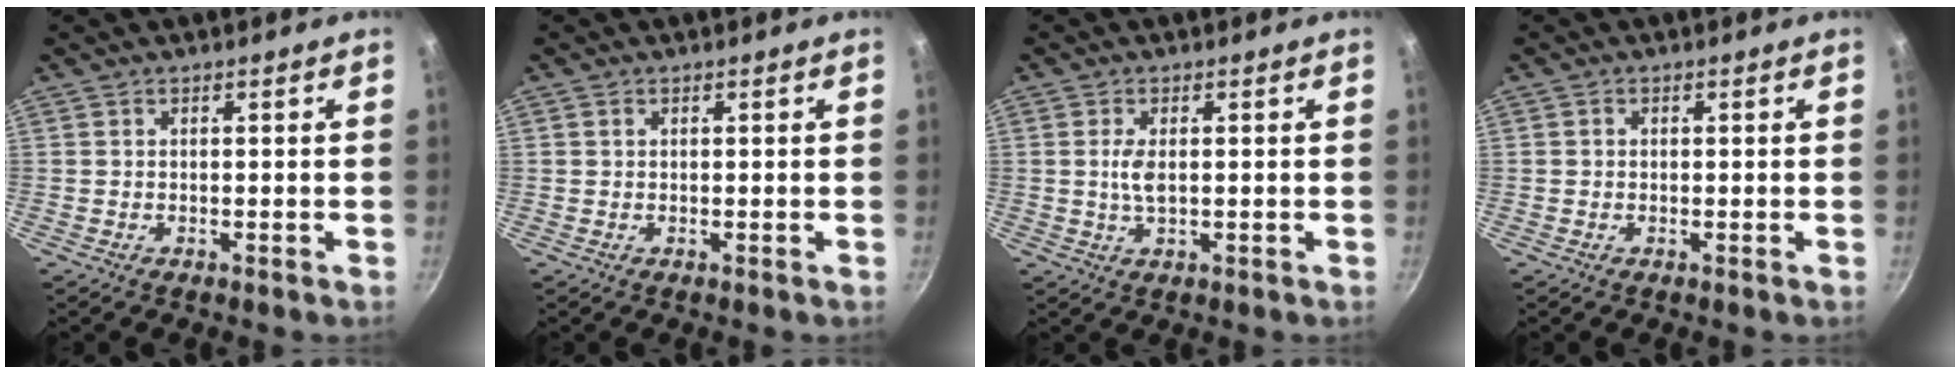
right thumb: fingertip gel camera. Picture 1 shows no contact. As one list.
[{"total": 0.7, "force": [0.3, 0.6, 0.3], "torque": [-0.003, 0.002, 0.003]}, {"total": 3.4, "force": [0.3, 1.6, 3.0], "torque": [-0.060, -0.001, 0.007]}, {"total": 0.8, "force": [0.0, 0.7, 0.3], "torque": [-0.003, 0.004, -0.001]}]